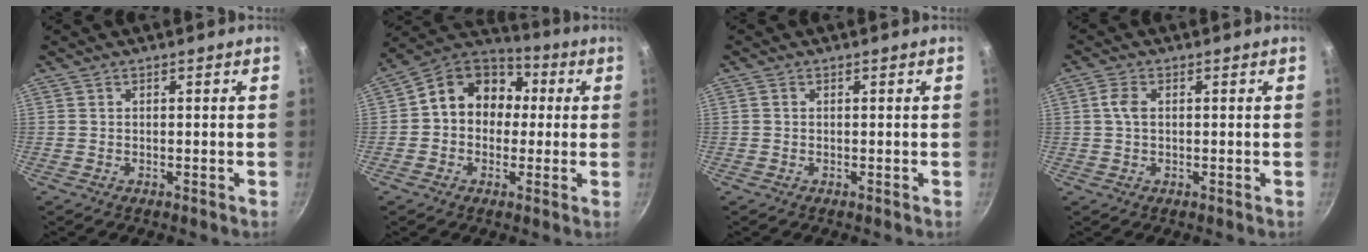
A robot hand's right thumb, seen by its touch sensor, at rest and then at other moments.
{"total": 13.3, "force": [1.1, 11.0, 7.3], "torque": [-0.074, 0.036, -0.003]}
{"total": 0.6, "force": [0.0, 0.5, 0.3], "torque": [-0.004, 0.004, -0.001]}
{"total": 2.9, "force": [0.3, 1.8, 2.3], "torque": [-0.049, 0.006, 0.004]}